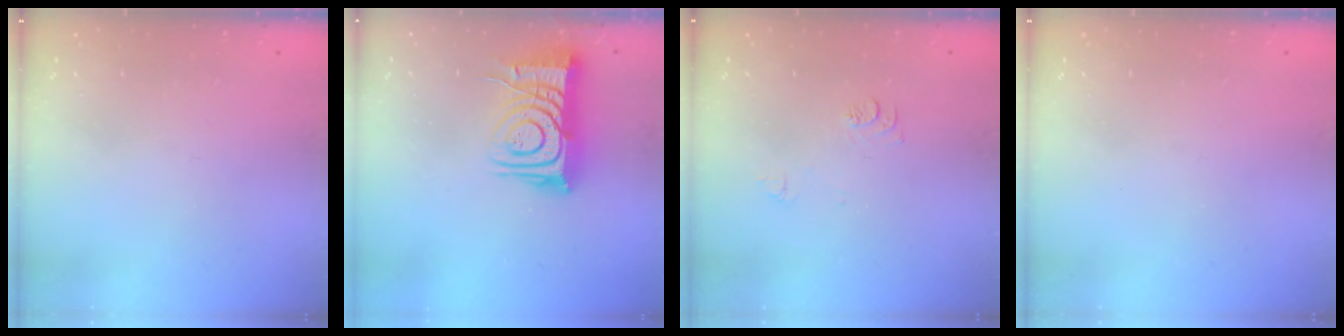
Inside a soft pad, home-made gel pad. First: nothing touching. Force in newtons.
{"total": 14.3, "press": 14.2, "slide": 1.6}
{"total": 7.4, "press": 7.3, "slide": 0.8}
{"total": 0.0}